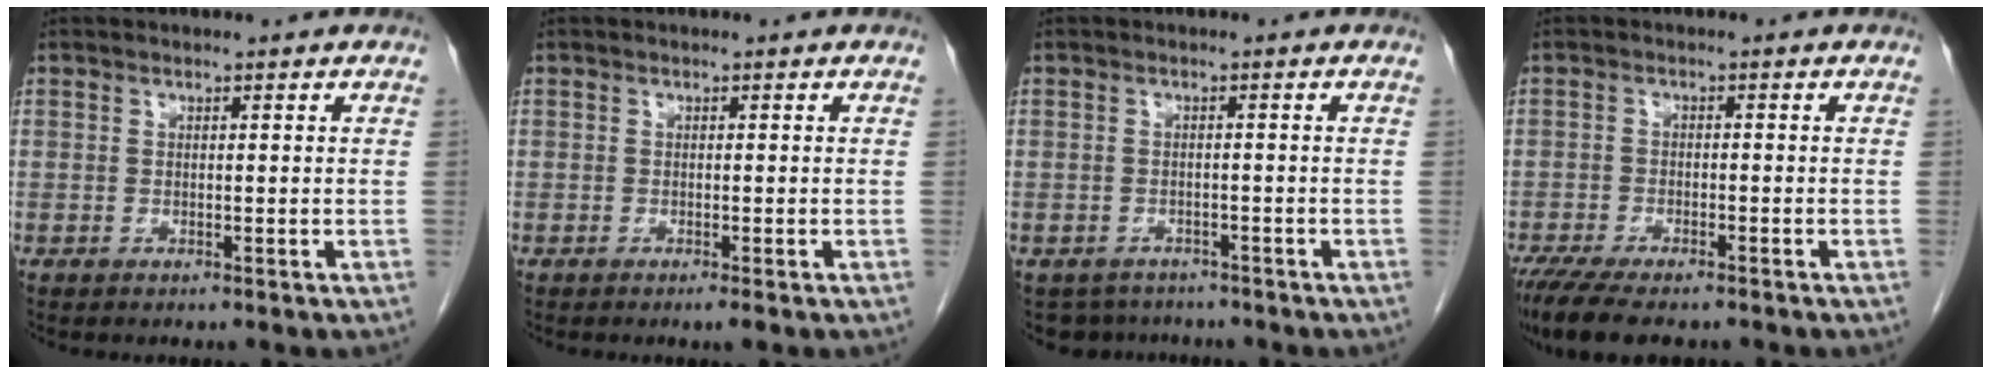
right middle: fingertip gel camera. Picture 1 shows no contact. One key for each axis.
{"total": 0.9, "fx": -0.6, "fy": -0.1, "fz": 0.7, "tx": -0.012, "ty": -0.002, "tz": -0.009}
{"total": 4.8, "fx": -4.2, "fy": 2.4, "fz": 0.0, "tx": 0.006, "ty": 0.004, "tz": -0.058}
{"total": 10.8, "fx": -8.6, "fy": 3.0, "fz": 5.8, "tx": -0.098, "ty": -0.013, "tz": -0.135}